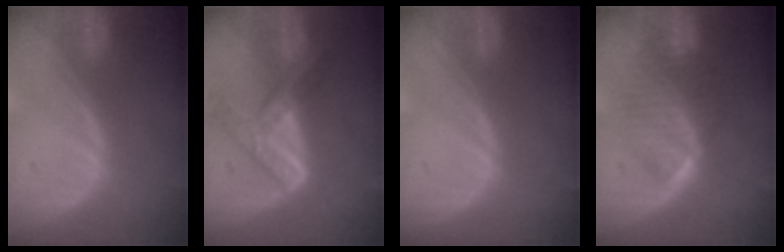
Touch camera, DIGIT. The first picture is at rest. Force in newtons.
{"total": 7.6, "press": 6.3, "slide": 4.3}
{"total": 0.0}
{"total": 6.6, "press": 6.5, "slide": 1.0}